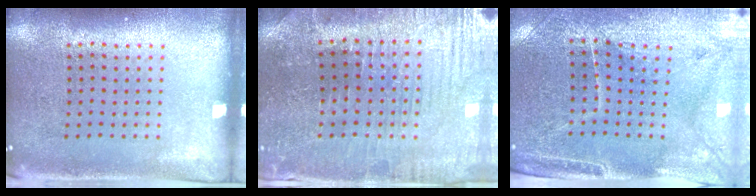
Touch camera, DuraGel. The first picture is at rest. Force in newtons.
{"total": 1.6, "press": 1.6, "slide": 0.4}
{"total": 3.3, "press": 3.1, "slide": 1.0}